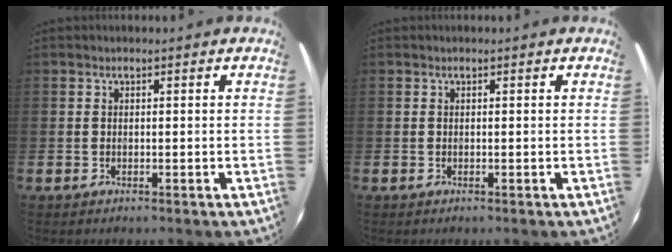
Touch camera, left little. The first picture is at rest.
{"total": 0.0}